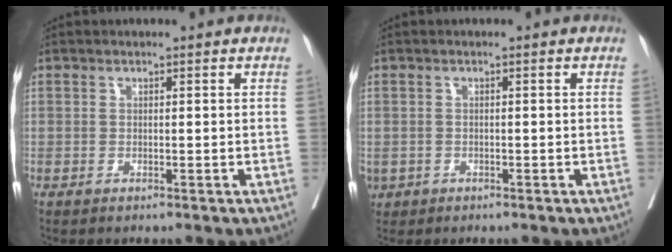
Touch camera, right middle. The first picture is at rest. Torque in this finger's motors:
{"motor_torque": [0.65, 0.14, 1.05, 0.21]}